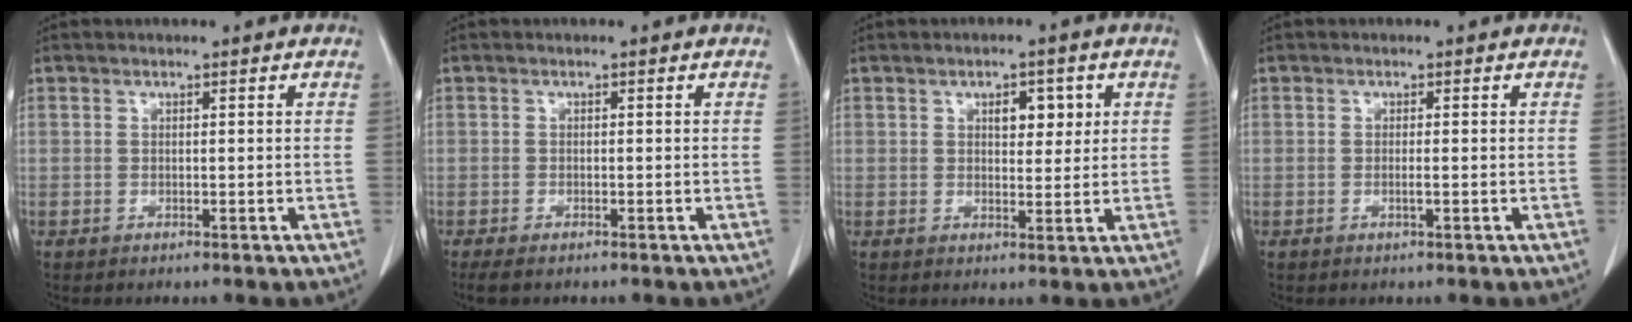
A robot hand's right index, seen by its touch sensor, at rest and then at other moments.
{"total": 2.7, "force": [-2.1, 0.9, 1.4], "torque": [-0.026, -0.008, -0.030]}
{"total": 4.0, "force": [1.5, 2.0, 3.1], "torque": [-0.043, 0.004, 0.023]}
{"total": 1.0, "force": [-0.3, -0.1, 0.9], "torque": [-0.020, -0.002, -0.004]}